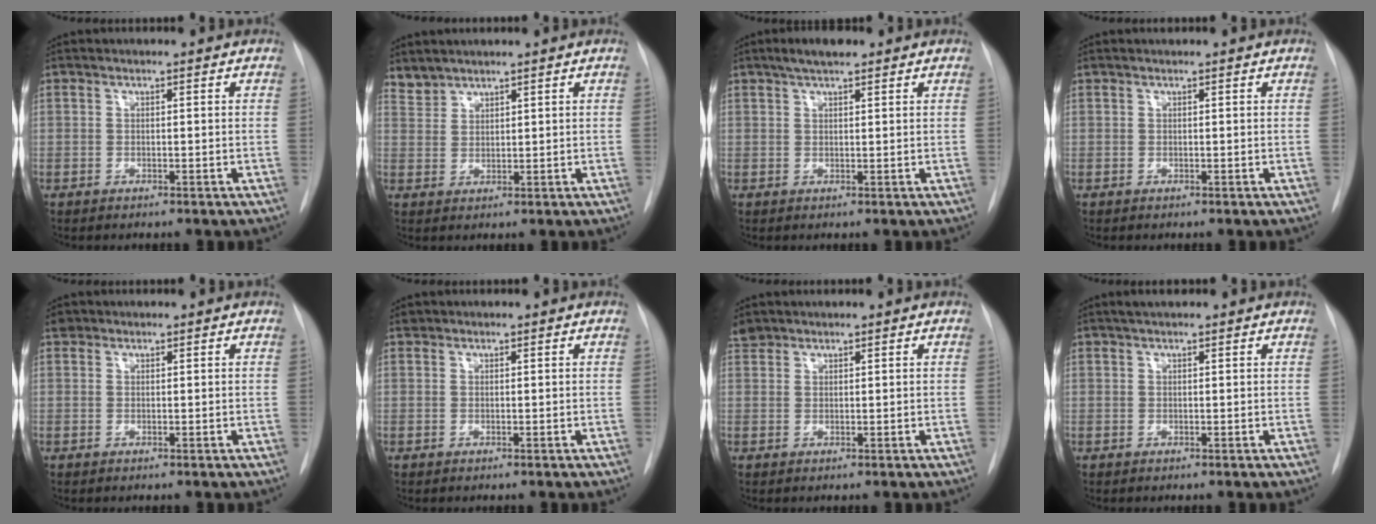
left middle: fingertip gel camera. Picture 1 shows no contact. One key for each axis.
{"total": 2.6, "fx": 2.5, "fy": 0.6, "fz": -0.3, "tx": 0.005, "ty": 0.010, "tz": 0.053}
{"total": 3.6, "fx": 2.6, "fy": 1.0, "fz": 2.3, "tx": -0.045, "ty": 0.010, "tz": 0.043}
{"total": 0.0}
{"total": 1.1, "fx": 0.7, "fy": 0.8, "fz": 0.0, "tx": 0.003, "ty": 0.011, "tz": 0.009}
{"total": 0.6, "fx": 0.4, "fy": 0.3, "fz": -0.1, "tx": -0.003, "ty": 0.008, "tz": 0.006}
{"total": 1.9, "fx": 1.7, "fy": 0.8, "fz": -0.1, "tx": 0.000, "ty": 0.010, "tz": 0.032}
{"total": 2.0, "fx": 1.6, "fy": 0.4, "fz": 1.1, "tx": -0.020, "ty": 0.013, "tz": 0.025}